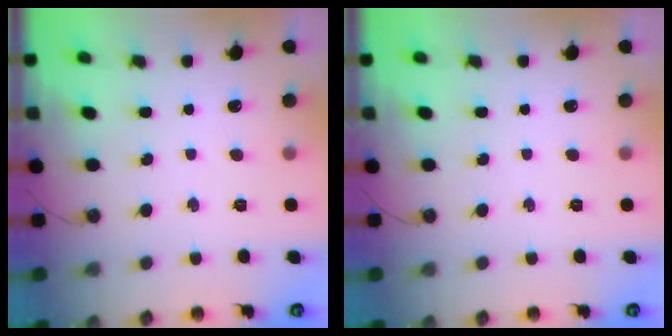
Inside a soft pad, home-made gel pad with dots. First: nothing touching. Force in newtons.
{"total": 0.0}